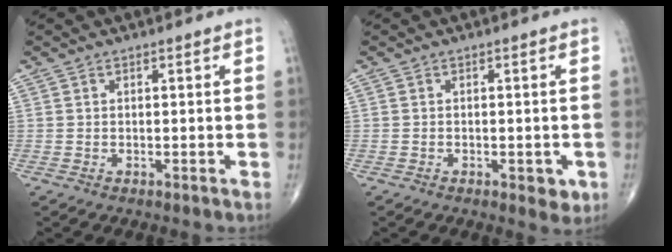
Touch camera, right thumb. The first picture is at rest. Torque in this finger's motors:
{"motor_torque": [-0.41, 0.34, -0.14, -0.11, 0.00]}